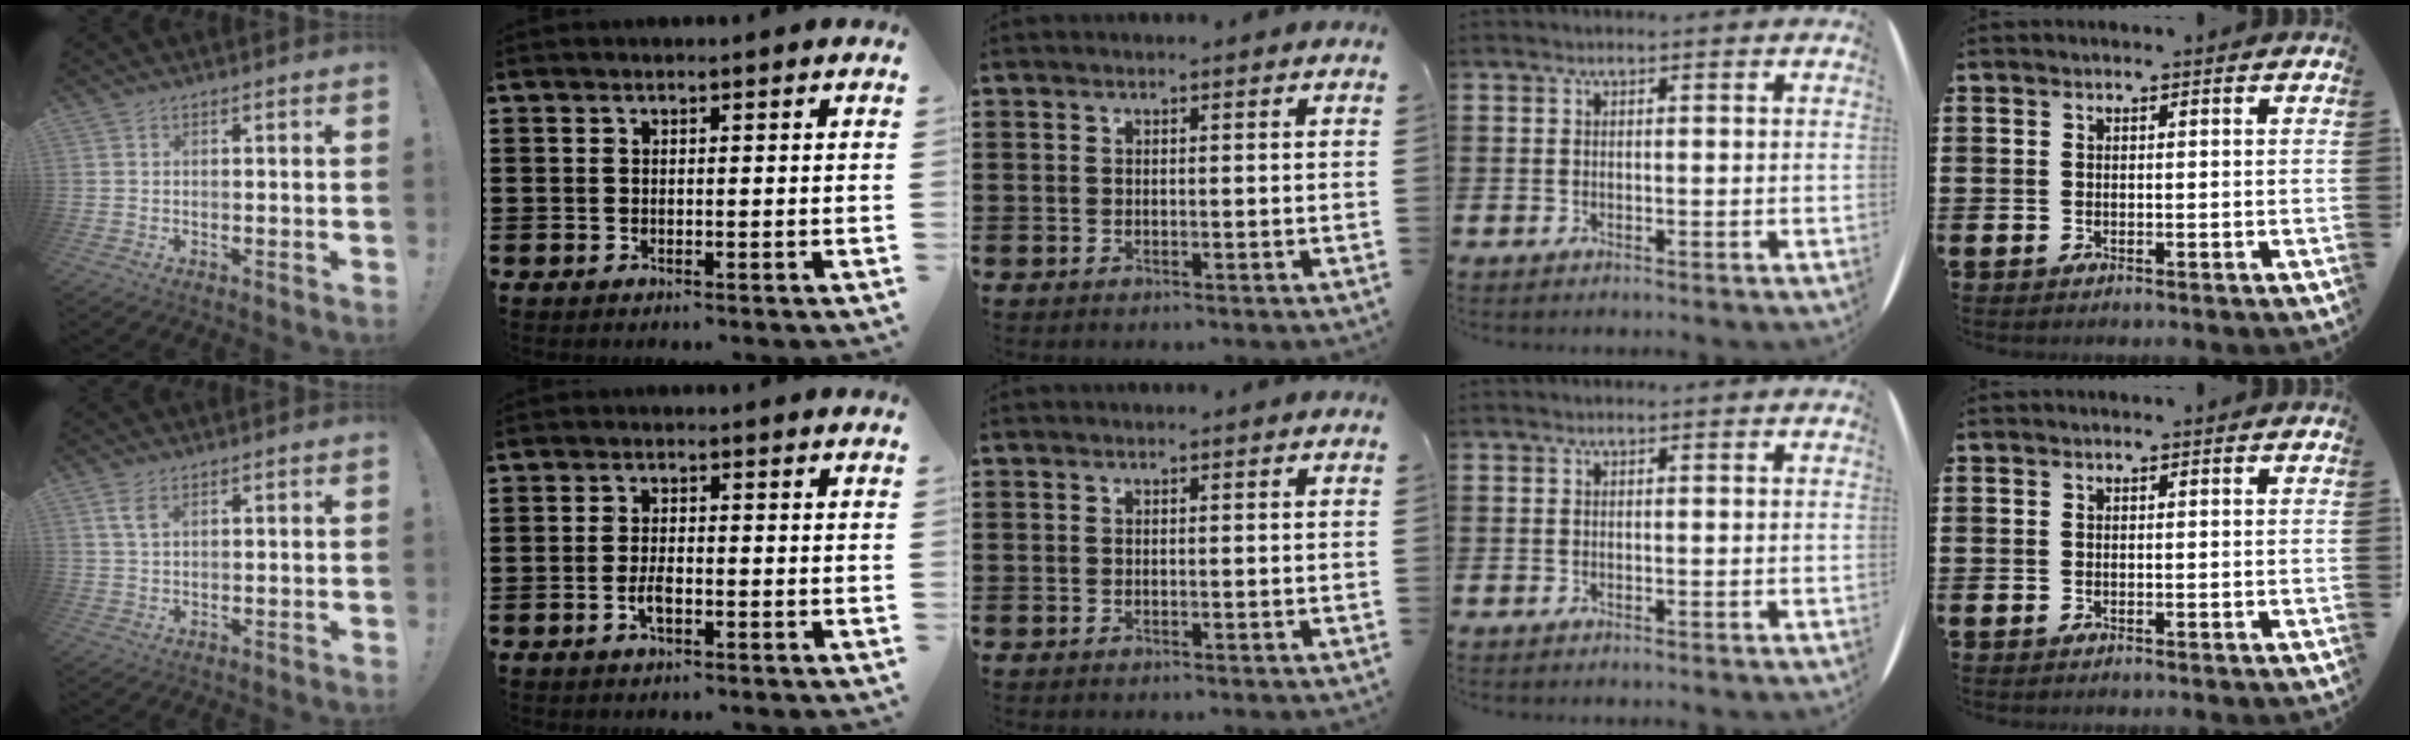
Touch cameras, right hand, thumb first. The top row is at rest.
{"thumb": {"total": 3.5, "force": [1.7, 1.5, 2.7], "torque": [-0.057, 0.001, 0.031]}, "index": {"total": 2.8, "force": [-1.0, 1.0, 2.4], "torque": [-0.052, -0.002, -0.020]}}